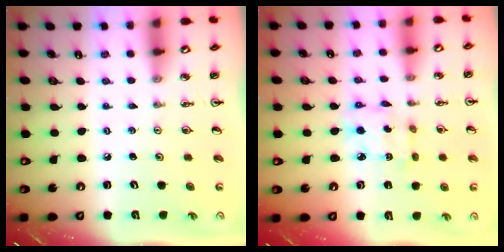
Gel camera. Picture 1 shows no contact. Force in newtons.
{"total": 4.6, "press": 4.6, "slide": 0.3}